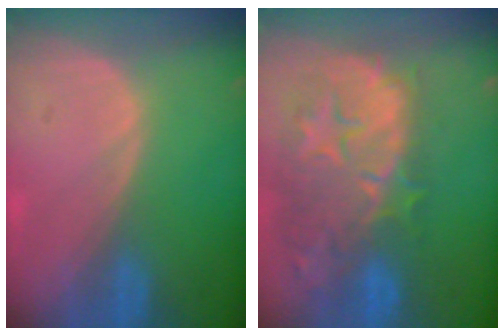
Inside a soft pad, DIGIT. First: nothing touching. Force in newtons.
{"total": 12.9, "press": 11.5, "slide": 5.8}